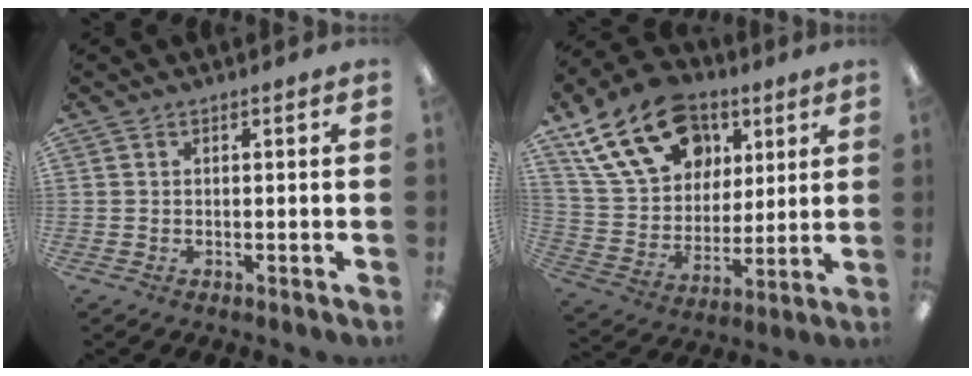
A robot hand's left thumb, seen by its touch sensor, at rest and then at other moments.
{"total": 21.6, "force": [11.4, 14.8, 10.8], "torque": [-0.183, -0.040, 0.210]}